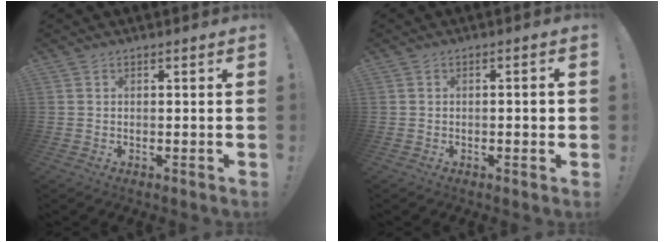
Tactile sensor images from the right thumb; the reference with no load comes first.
{"total": 2.1, "force": [-0.5, 0.5, 2.0], "torque": [-0.026, 0.002, -0.010]}